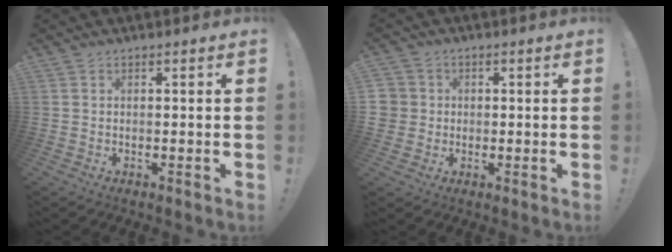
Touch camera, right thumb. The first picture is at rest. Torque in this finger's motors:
{"motor_torque": [0.53, 0.71, 0.32, -0.40, -0.01]}